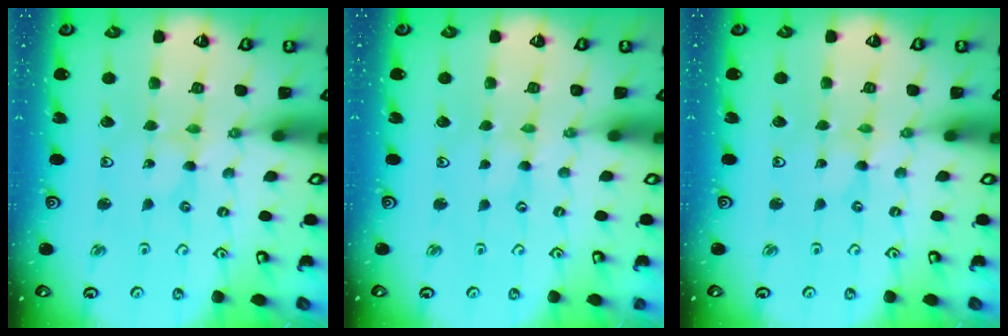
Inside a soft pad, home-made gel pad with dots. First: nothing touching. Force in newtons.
{"total": 0.0}
{"total": 0.0}